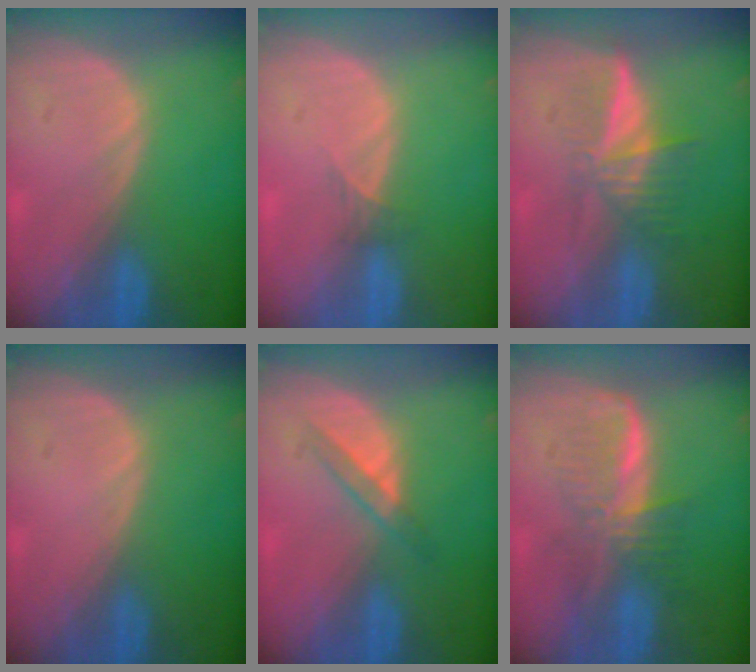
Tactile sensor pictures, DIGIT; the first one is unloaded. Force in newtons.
{"total": 1.3, "press": 1.0, "slide": 0.8}
{"total": 6.0, "press": 5.3, "slide": 2.9}
{"total": 0.0}
{"total": 2.9, "press": 2.8, "slide": 1.0}
{"total": 6.2, "press": 6.1, "slide": 0.8}